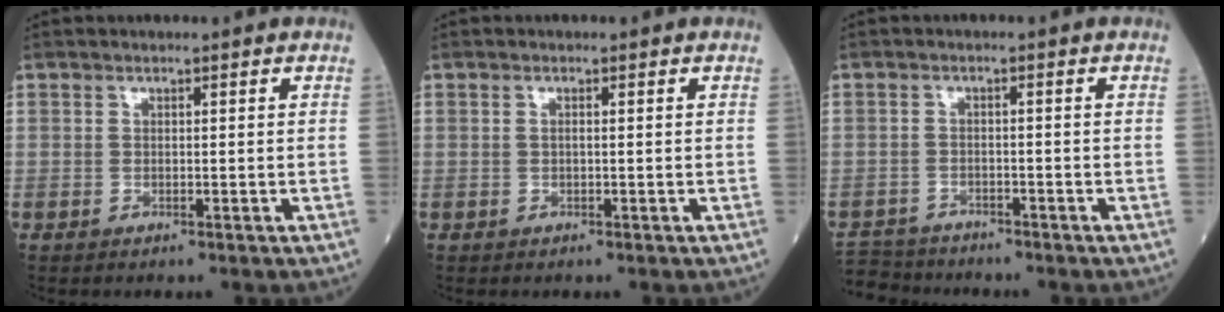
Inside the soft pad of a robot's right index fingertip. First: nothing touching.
{"total": 0.6, "force": [0.1, 0.1, 0.6], "torque": [-0.015, 0.000, 0.001]}
{"total": 5.7, "force": [-5.4, 1.9, -0.3], "torque": [0.006, -0.004, -0.095]}